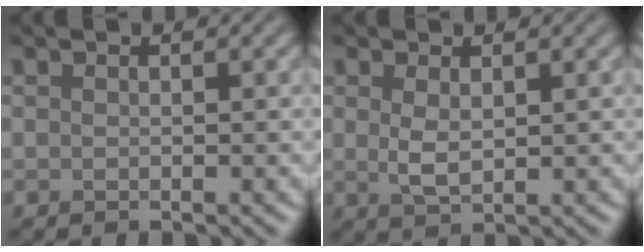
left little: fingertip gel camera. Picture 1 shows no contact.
{"total": 2.1, "force": [0.6, 1.0, 1.8], "torque": [-0.040, -0.002, 0.014]}